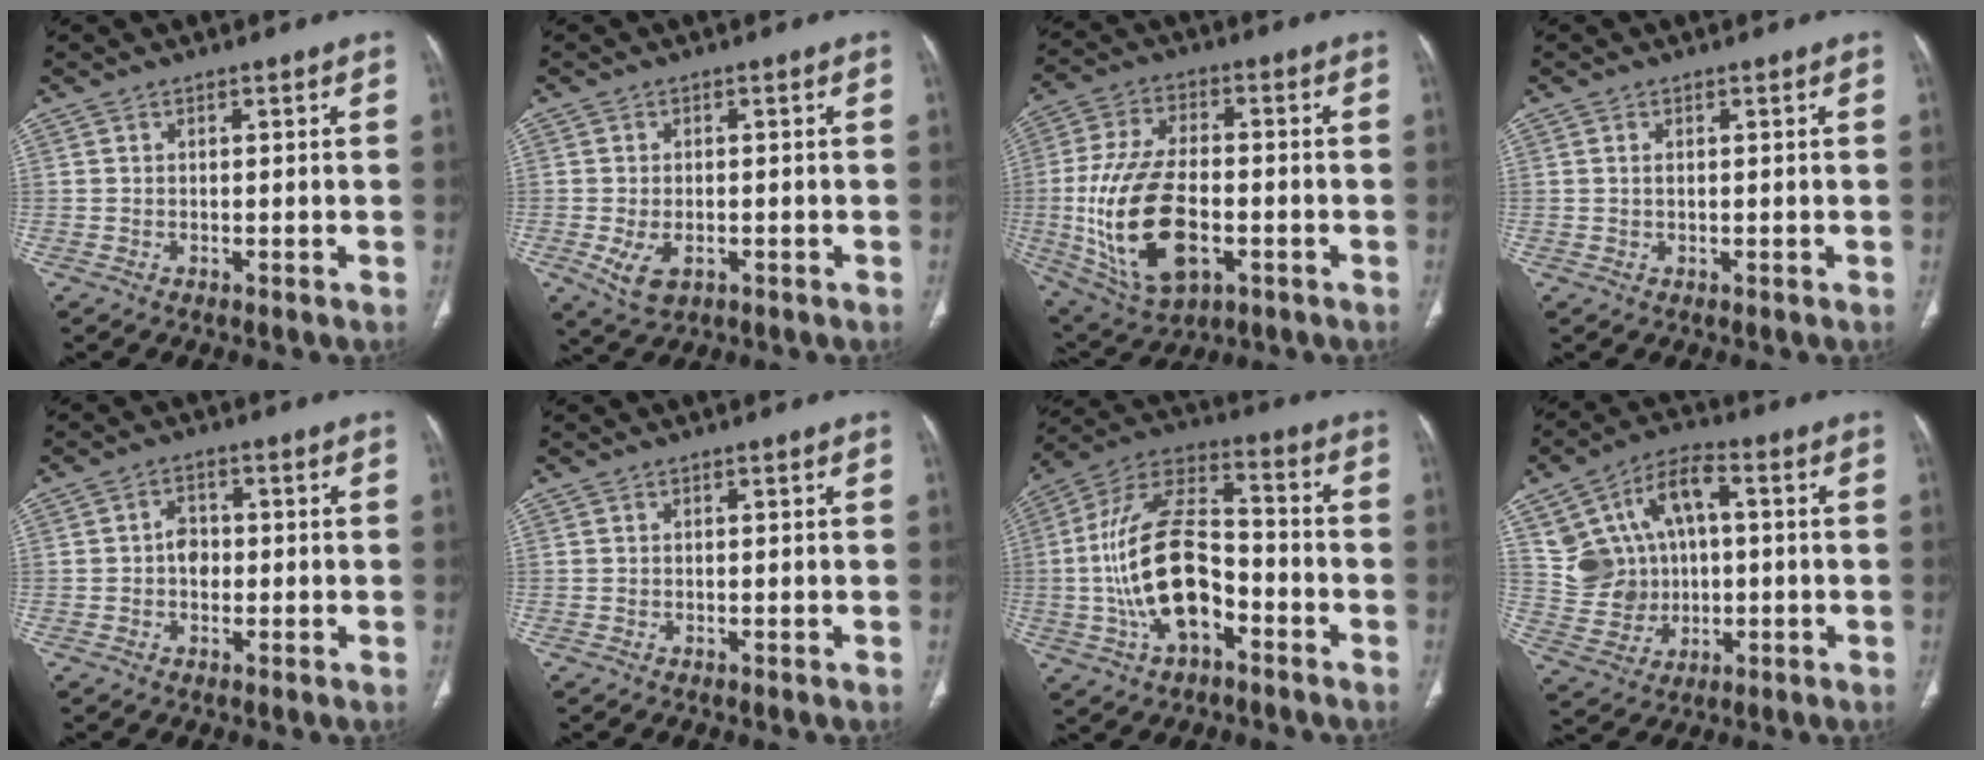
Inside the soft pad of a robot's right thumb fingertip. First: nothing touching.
{"total": 5.3, "force": [-1.5, 3.2, 4.0], "torque": [-0.076, -0.002, -0.017]}
{"total": 19.7, "force": [-3.9, 10.7, 16.0], "torque": [-0.315, 0.010, -0.054]}
{"total": 0.9, "force": [0.3, 0.4, 0.7], "torque": [-0.017, 0.002, 0.007]}
{"total": 3.5, "force": [-0.3, 2.7, 2.1], "torque": [-0.020, 0.009, -0.011]}
{"total": 0.0}
{"total": 18.6, "force": [-4.7, 9.7, 15.1], "torque": [-0.283, 0.046, -0.085]}
{"total": 14.1, "force": [2.2, 11.0, 8.5], "torque": [-0.126, 0.020, 0.048]}